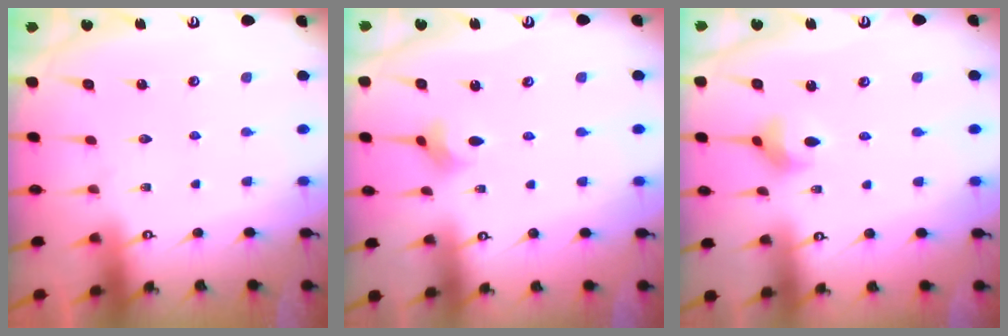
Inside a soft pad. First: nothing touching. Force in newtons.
{"total": 2.8, "press": 2.8, "slide": 0.7}
{"total": 4.0, "press": 3.9, "slide": 0.7}